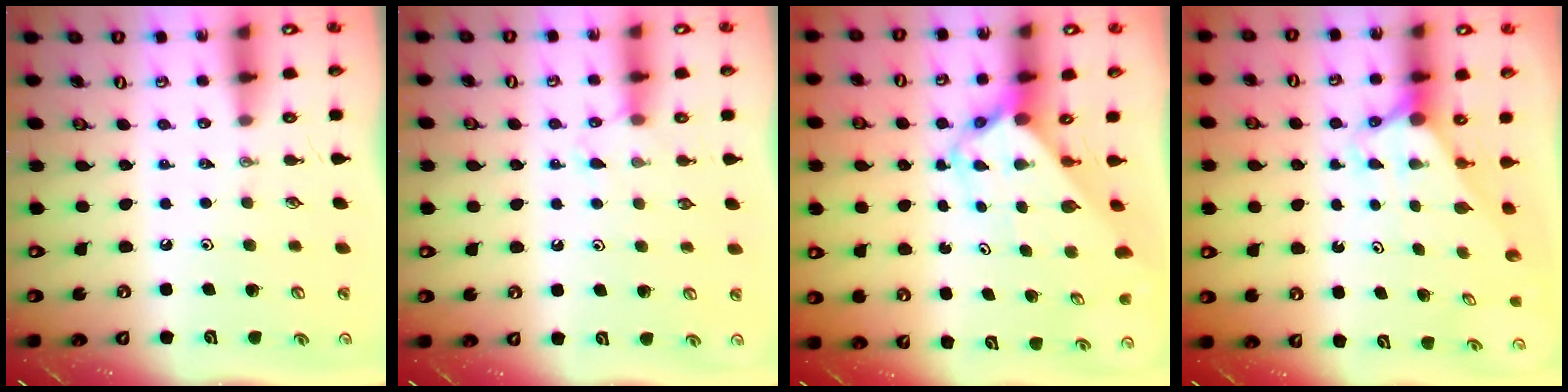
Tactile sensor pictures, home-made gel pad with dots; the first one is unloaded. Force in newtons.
{"total": 4.7, "press": 4.7, "slide": 0.7}
{"total": 3.7, "press": 3.7, "slide": 0.3}
{"total": 2.7, "press": 2.7, "slide": 0.0}